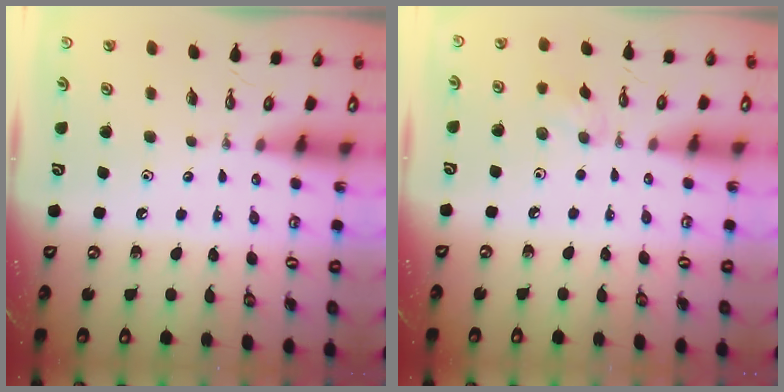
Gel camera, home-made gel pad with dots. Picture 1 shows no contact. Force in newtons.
{"total": 6.5, "press": 6.1, "slide": 2.2}